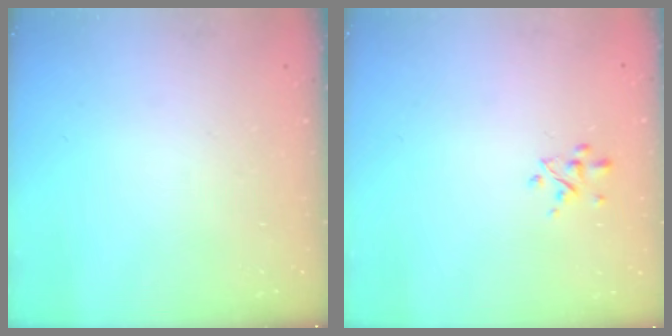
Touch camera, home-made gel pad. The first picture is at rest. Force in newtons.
{"total": 2.3, "press": 2.3, "slide": 0.6}